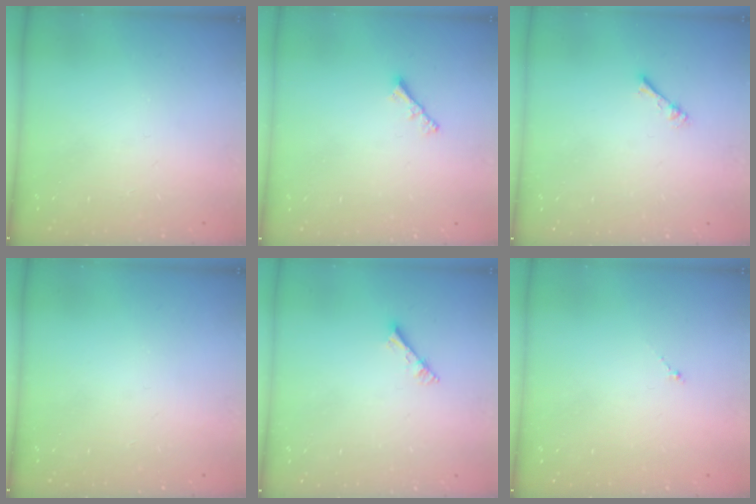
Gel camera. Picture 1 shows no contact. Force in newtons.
{"total": 2.0, "press": 2.0, "slide": 0.5}
{"total": 1.7, "press": 1.7, "slide": 0.2}
{"total": 0.0}
{"total": 3.0, "press": 3.0, "slide": 0.3}
{"total": 0.0}